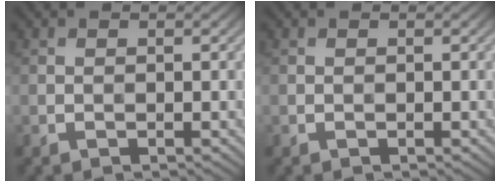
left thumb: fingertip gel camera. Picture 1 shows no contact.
{"total": 0.0}